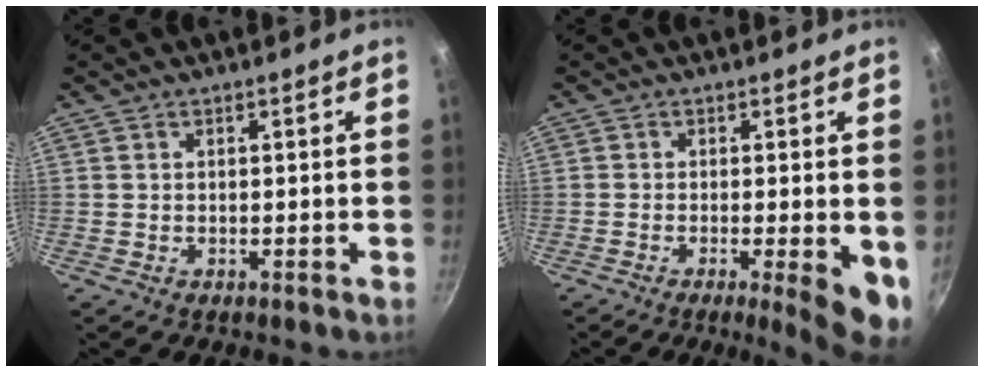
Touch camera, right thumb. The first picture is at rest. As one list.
[{"total": 7.8, "force": [-1.9, 1.6, 7.4], "torque": [-0.090, -0.004, -0.023]}]